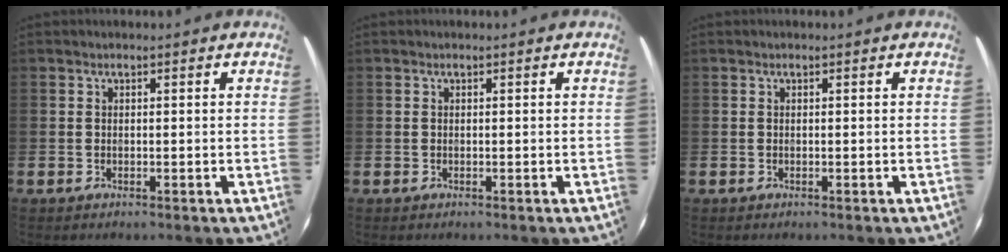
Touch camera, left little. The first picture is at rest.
{"total": 0.0}
{"total": 0.0}